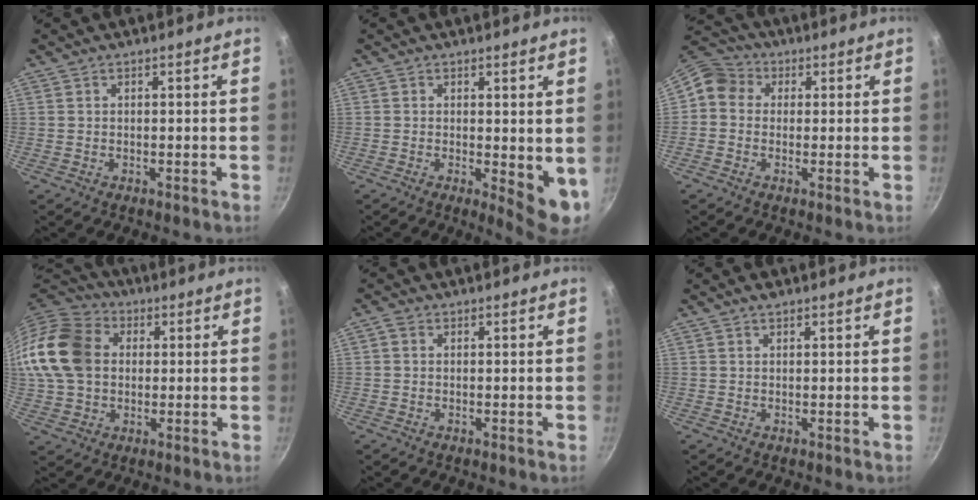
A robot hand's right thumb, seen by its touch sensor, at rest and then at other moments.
{"total": 6.5, "force": [0.1, 2.6, 6.0], "torque": [-0.067, -0.014, 0.004]}
{"total": 7.0, "force": [0.5, 6.2, 3.1], "torque": [-0.036, 0.021, -0.015]}
{"total": 17.9, "force": [2.4, 13.9, 11.0], "torque": [-0.210, 0.024, 0.034]}
{"total": 1.3, "force": [0.2, 1.1, 0.6], "torque": [-0.013, 0.006, 0.000]}
{"total": 1.5, "force": [1.0, 0.8, 0.8], "torque": [-0.007, -0.002, 0.014]}